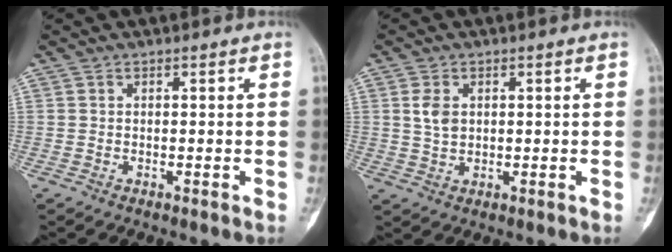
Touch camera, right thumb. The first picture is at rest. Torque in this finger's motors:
{"motor_torque": [-0.25, 0.26, 0.55, 0.09, 0.00]}